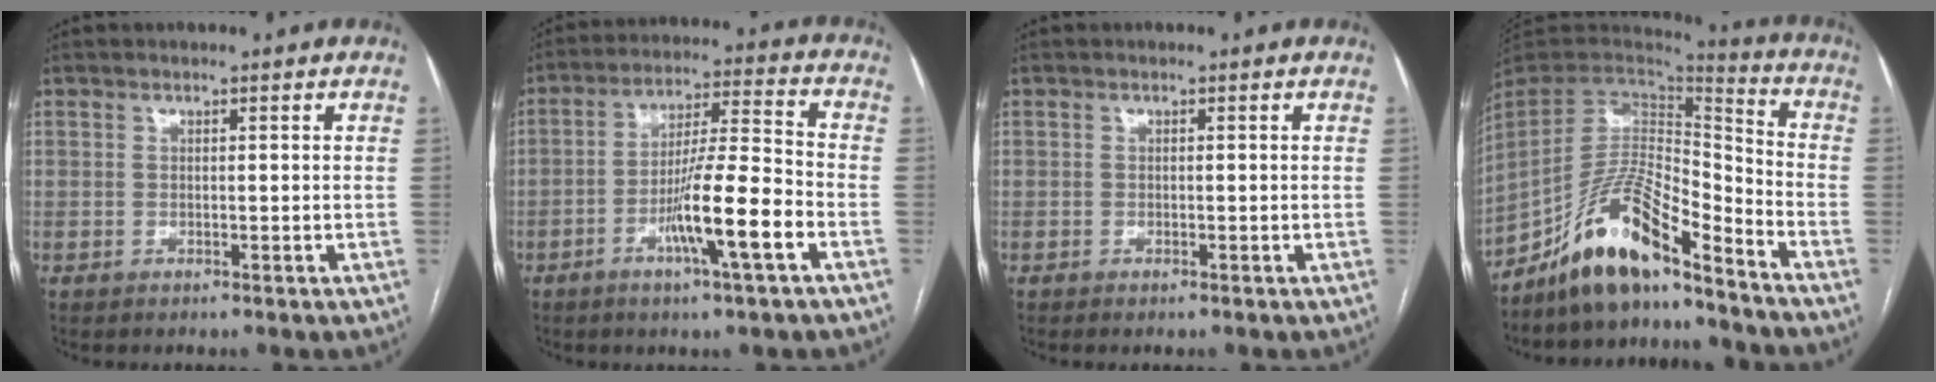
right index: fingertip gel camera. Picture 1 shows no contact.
{"total": 12.0, "force": [-4.8, 0.2, 11.0], "torque": [-0.193, 0.000, -0.083]}
{"total": 0.6, "force": [-0.5, 0.1, 0.4], "torque": [-0.010, -0.002, -0.005]}
{"total": 14.4, "force": [-11.4, 2.4, 8.4], "torque": [-0.157, 0.021, -0.205]}